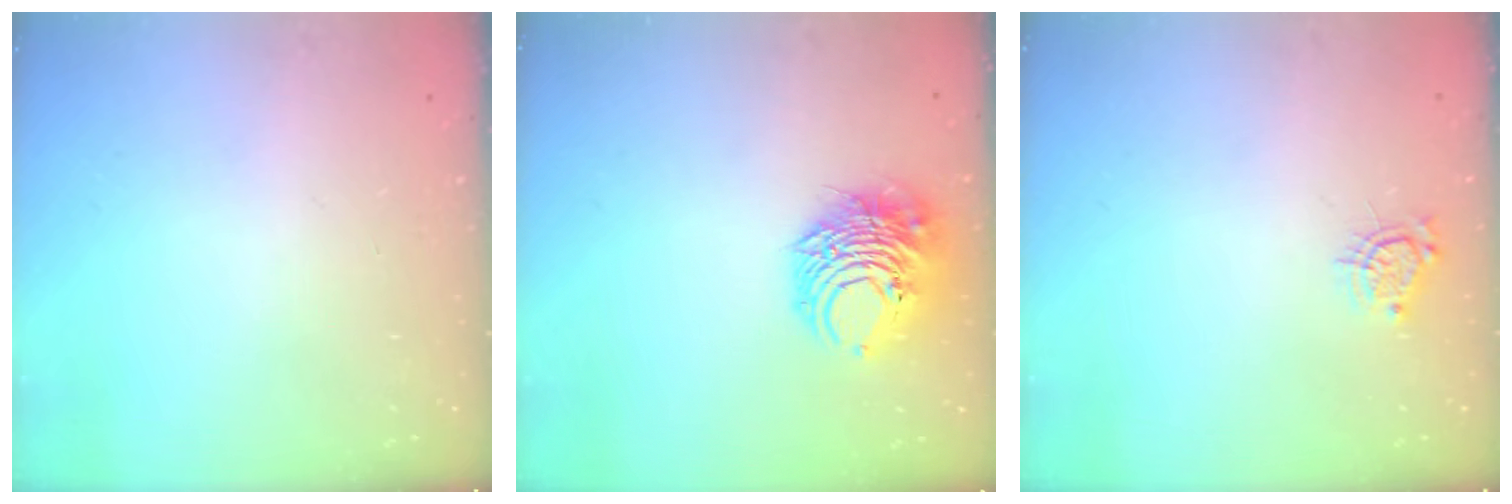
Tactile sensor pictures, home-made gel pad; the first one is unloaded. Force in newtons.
{"total": 10.3, "press": 10.2, "slide": 1.6}
{"total": 5.9, "press": 5.9, "slide": 0.5}